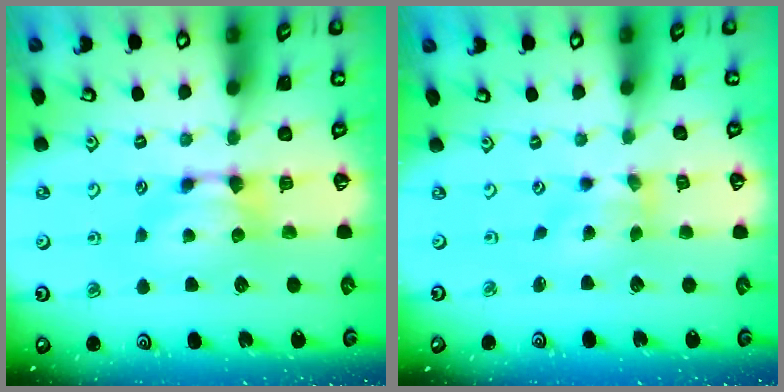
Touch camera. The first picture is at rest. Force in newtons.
{"total": 1.0, "press": 0.2, "slide": 0.9}